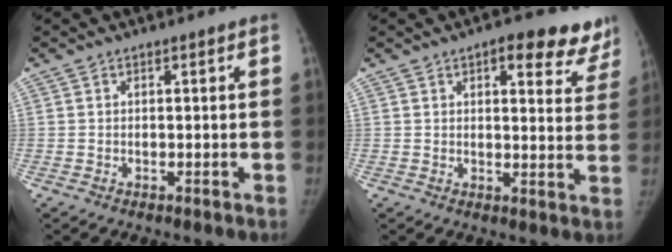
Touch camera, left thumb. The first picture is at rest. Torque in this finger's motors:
{"motor_torque": [0.01, 0.02, 0.70, -0.50, -0.03]}